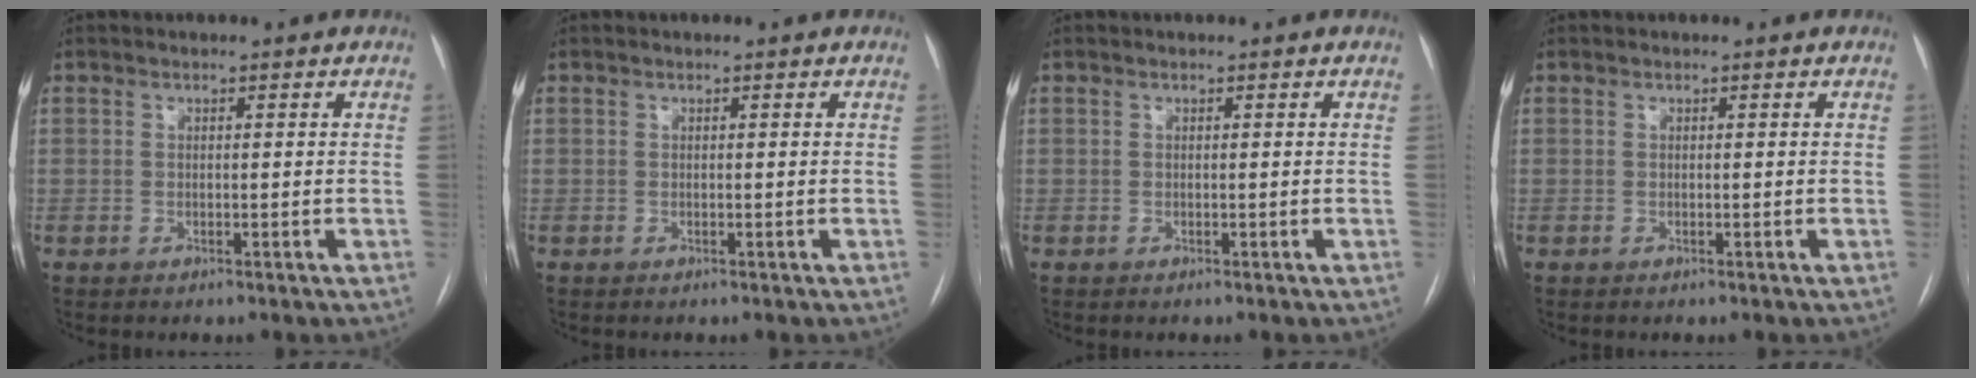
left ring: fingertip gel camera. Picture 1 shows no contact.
{"total": 0.0}
{"total": 0.0}
{"total": 0.0}